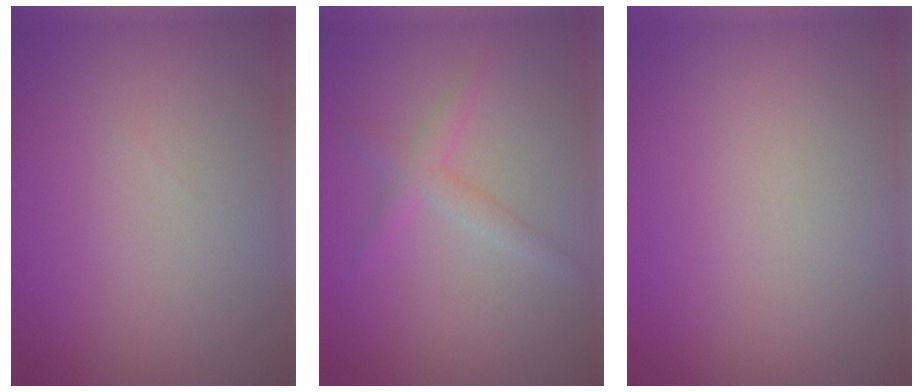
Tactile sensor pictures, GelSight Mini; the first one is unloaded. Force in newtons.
{"total": 1.4, "press": 1.4, "slide": 0.0}
{"total": 0.0}